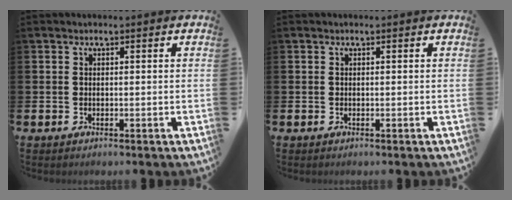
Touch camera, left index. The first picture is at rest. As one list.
[{"total": 0.0}]